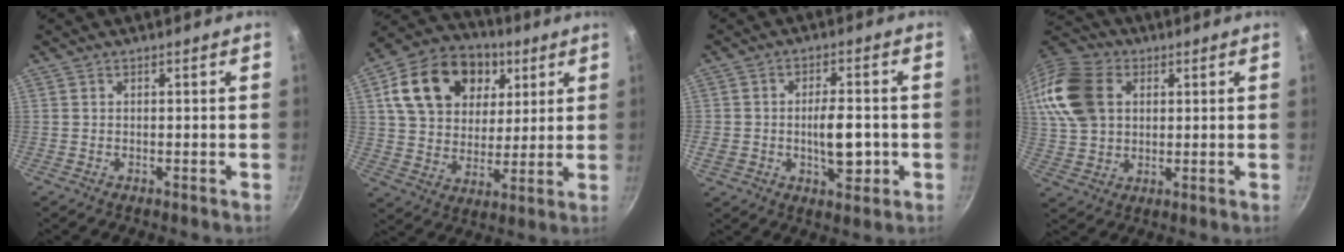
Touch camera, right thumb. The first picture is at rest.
{"total": 20.7, "force": [7.4, 15.2, 11.9], "torque": [-0.190, 0.003, 0.121]}
{"total": 9.1, "force": [-1.1, 4.7, 7.7], "torque": [-0.097, 0.010, -0.018]}
{"total": 17.0, "force": [4.3, 12.6, 10.5], "torque": [-0.204, 0.011, 0.076]}